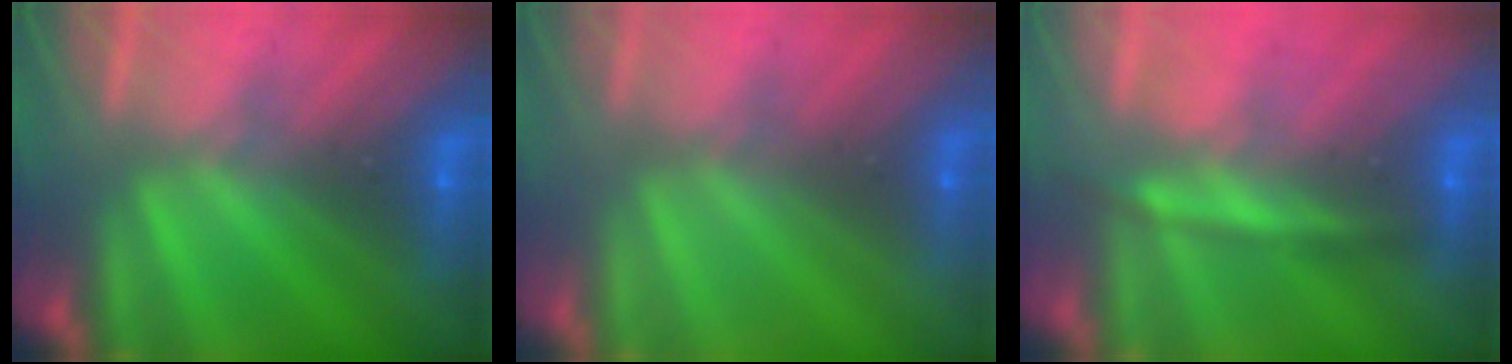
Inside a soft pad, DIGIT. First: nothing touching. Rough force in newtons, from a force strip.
{"total": 2.9}
{"total": 4.5}